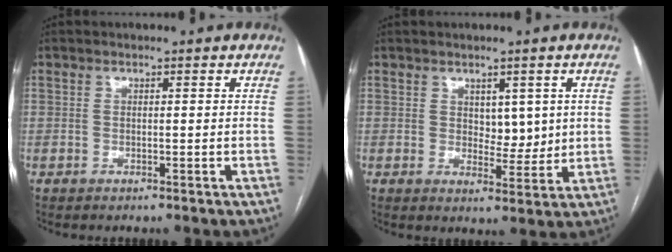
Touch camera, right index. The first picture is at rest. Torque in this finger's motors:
{"motor_torque": [0.00, 0.00, -0.03, -0.01]}